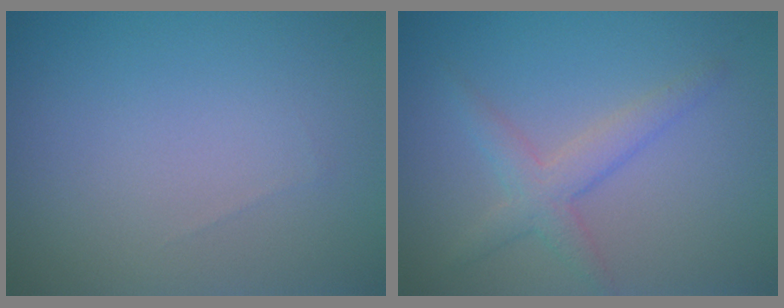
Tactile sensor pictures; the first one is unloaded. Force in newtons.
{"total": 2.2, "press": 2.2, "slide": 0.2}